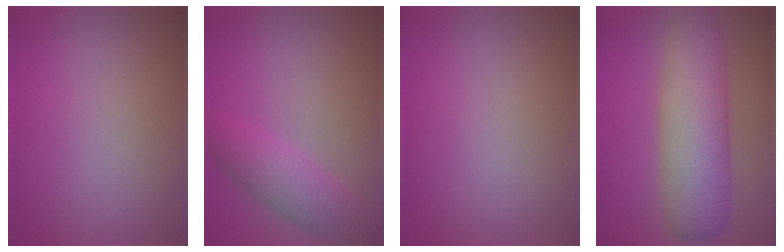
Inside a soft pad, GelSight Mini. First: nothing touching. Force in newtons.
{"total": 3.7, "press": 3.7, "slide": 0.2}
{"total": 0.0}
{"total": 8.0, "press": 8.0, "slide": 0.1}